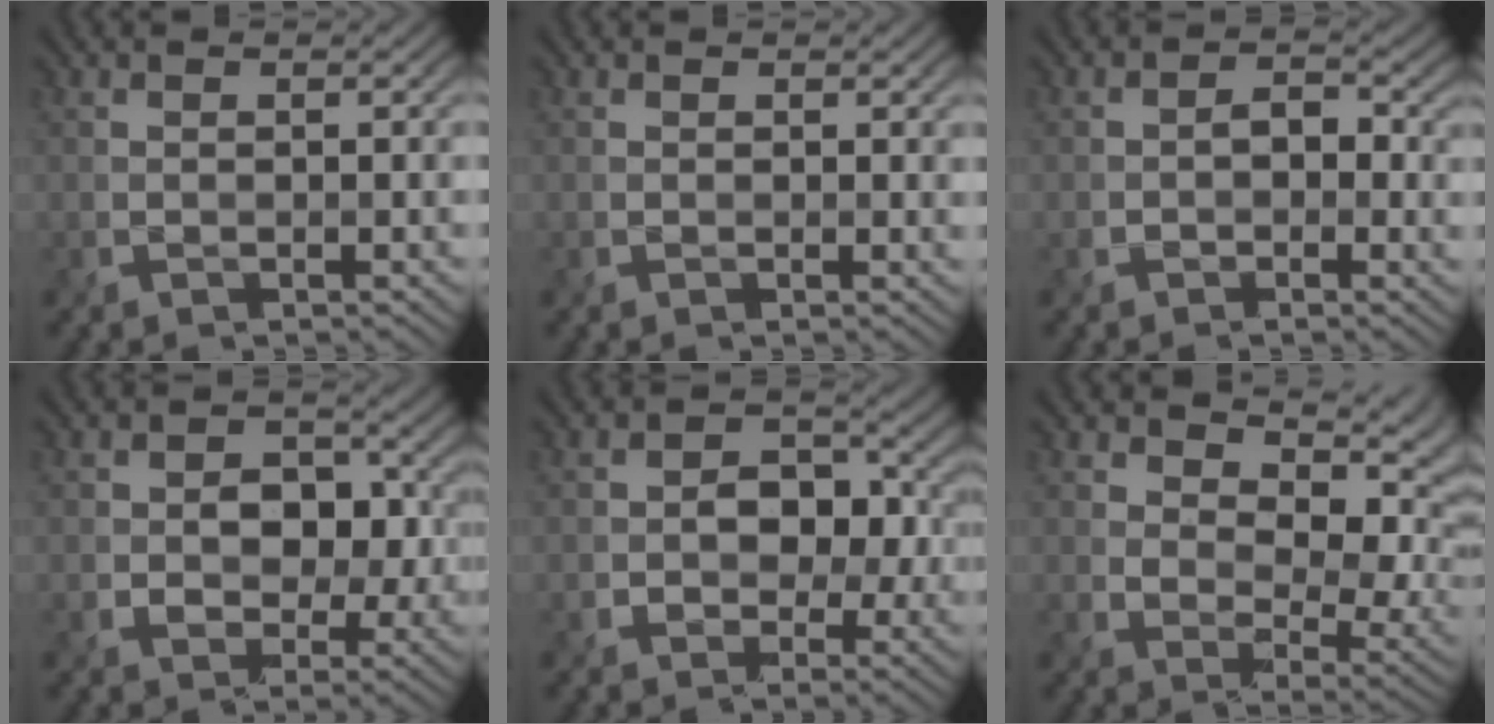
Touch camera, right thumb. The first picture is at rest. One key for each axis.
{"total": 0.7, "fx": 0.4, "fy": 0.2, "fz": 0.5, "tx": -0.007, "ty": -0.003, "tz": 0.011}
{"total": 2.9, "fx": -0.3, "fy": 2.2, "fz": 1.8, "tx": -0.022, "ty": -0.004, "tz": -0.002}
{"total": 7.4, "fx": 0.8, "fy": 5.8, "fz": 4.6, "tx": -0.069, "ty": -0.013, "tz": 0.006}
{"total": 6.8, "fx": 0.2, "fy": 5.5, "fz": 4.0, "tx": -0.058, "ty": -0.009, "tz": -0.006}
{"total": 10.4, "fx": 4.5, "fy": 6.3, "fz": 7.0, "tx": -0.119, "ty": -0.008, "tz": 0.082}